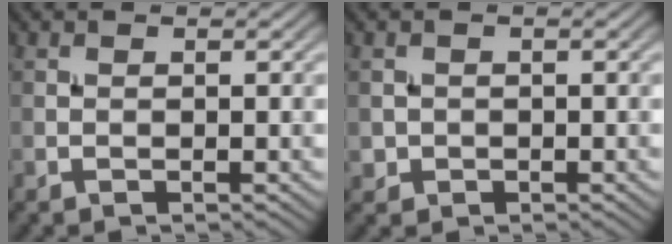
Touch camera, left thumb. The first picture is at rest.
{"total": 1.5, "force": [-0.3, 1.5, 0.0], "torque": [0.003, -0.008, -0.006]}